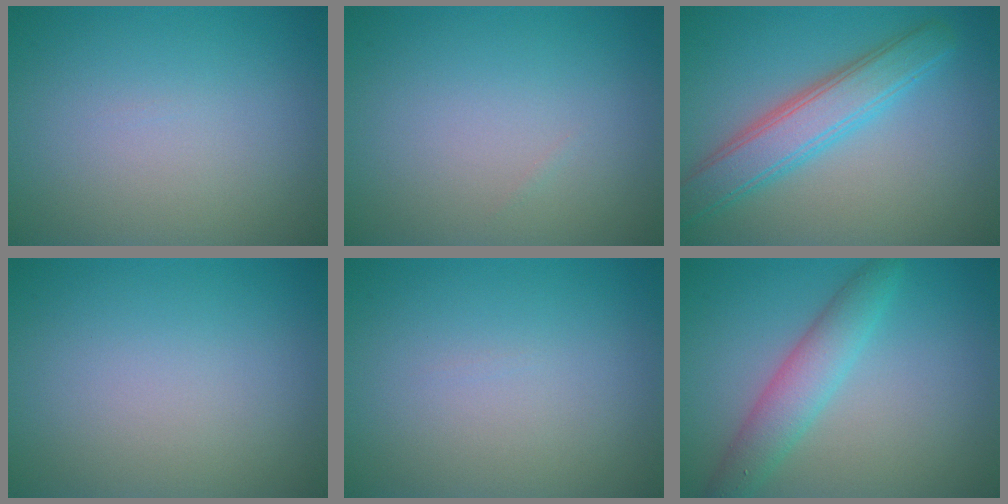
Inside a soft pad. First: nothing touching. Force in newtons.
{"total": 0.0}
{"total": 4.9, "press": 4.9, "slide": 0.3}
{"total": 0.0}
{"total": 0.0}
{"total": 3.8, "press": 3.8, "slide": 0.2}